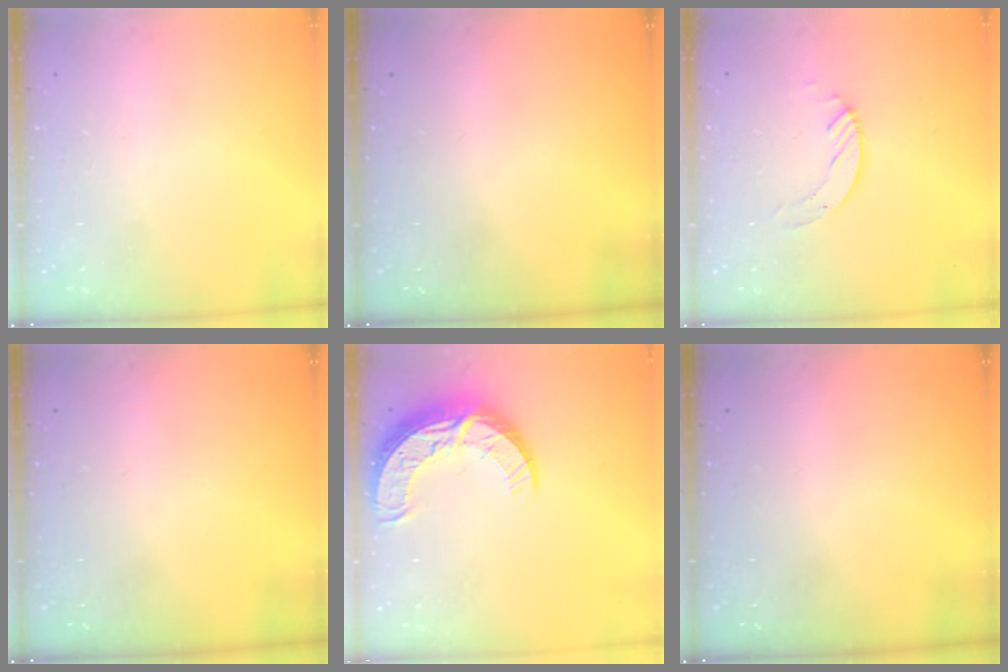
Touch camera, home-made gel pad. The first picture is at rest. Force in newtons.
{"total": 0.0}
{"total": 4.1, "press": 4.1, "slide": 0.3}
{"total": 0.0}
{"total": 13.9, "press": 13.9, "slide": 1.3}
{"total": 0.0}